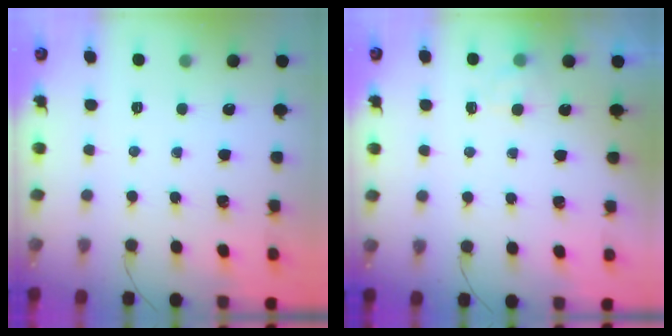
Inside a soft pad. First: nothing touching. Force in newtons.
{"total": 2.7, "press": 2.3, "slide": 1.4}